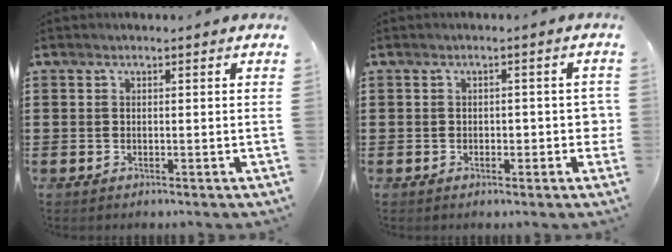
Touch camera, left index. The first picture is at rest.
{"total": 2.5, "force": [-0.6, 1.4, 2.0], "torque": [-0.038, 0.005, -0.014]}